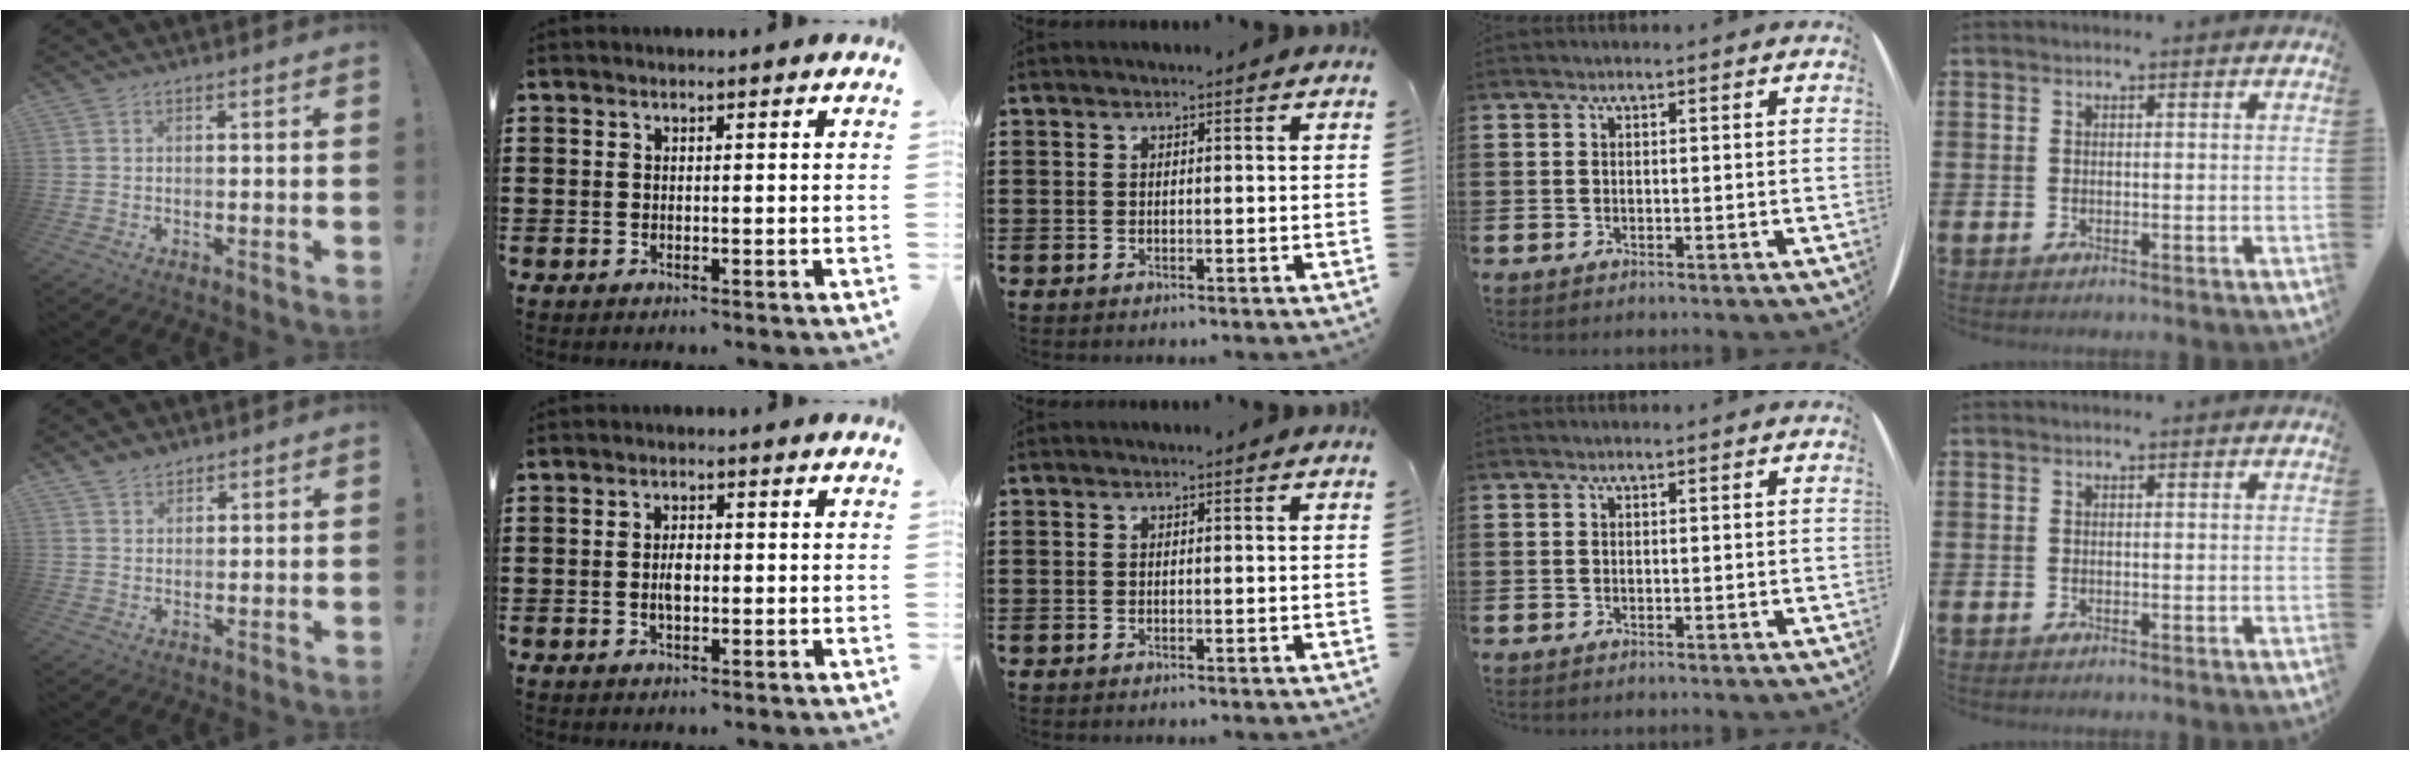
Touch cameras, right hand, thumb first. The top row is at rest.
{"thumb": {"total": 3.3, "force": [2.7, 1.7, 0.8], "torque": [-0.012, -0.016, 0.051]}, "index": {"total": 2.8, "force": [-0.2, 1.3, 2.5], "torque": [-0.047, 0.002, -0.004]}}